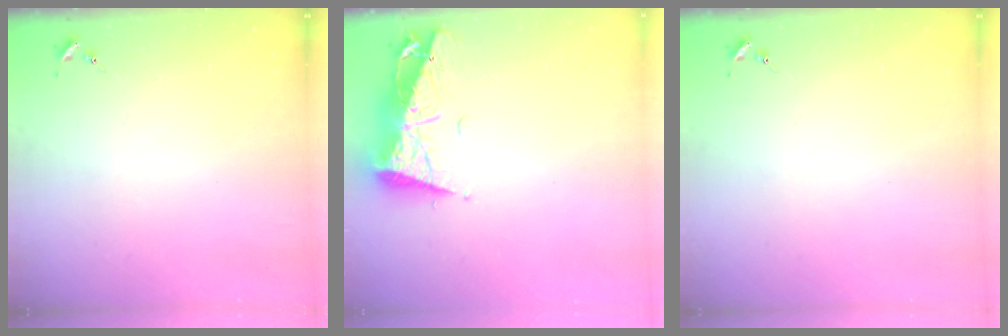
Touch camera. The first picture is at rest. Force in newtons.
{"total": 11.0, "press": 10.9, "slide": 1.3}
{"total": 0.0}